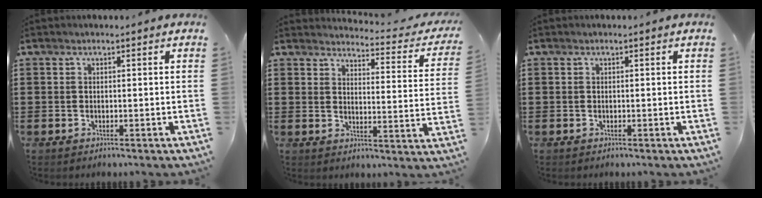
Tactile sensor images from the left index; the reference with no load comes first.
{"total": 3.3, "force": [3.2, 0.1, 1.0], "torque": [-0.024, -0.033, 0.047]}
{"total": 0.0}